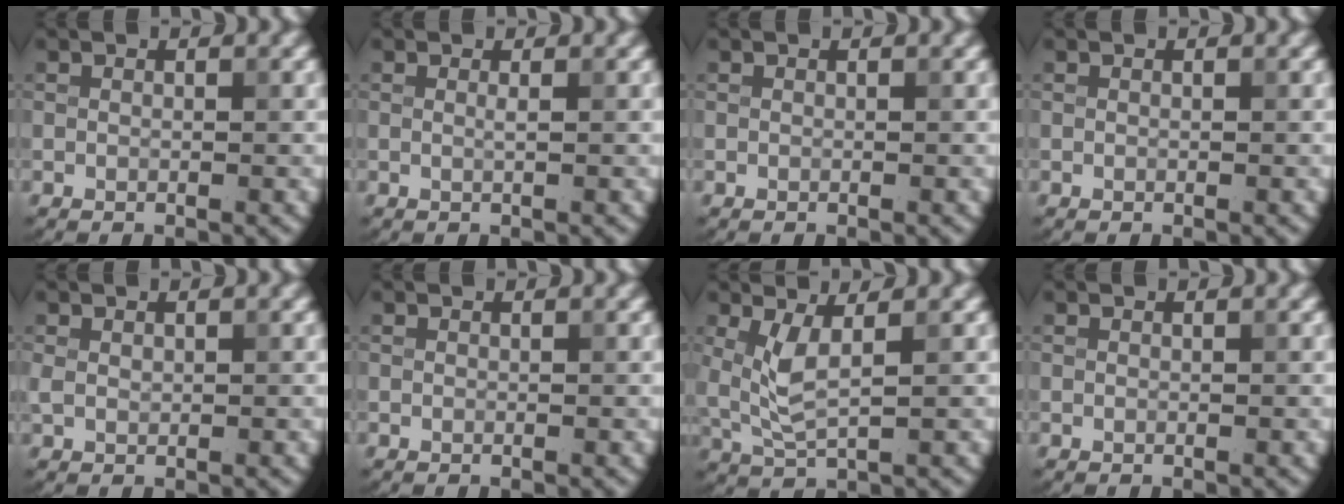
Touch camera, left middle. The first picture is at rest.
{"total": 0.6, "force": [0.1, 0.2, 0.6], "torque": [-0.007, 0.001, -0.002]}
{"total": 0.0}
{"total": 0.0}
{"total": 1.1, "force": [0.2, 0.8, 0.8], "torque": [-0.020, 0.001, 0.006]}
{"total": 0.0}
{"total": 3.2, "force": [0.8, 1.0, 2.9], "torque": [-0.071, -0.008, 0.022]}
{"total": 0.0}